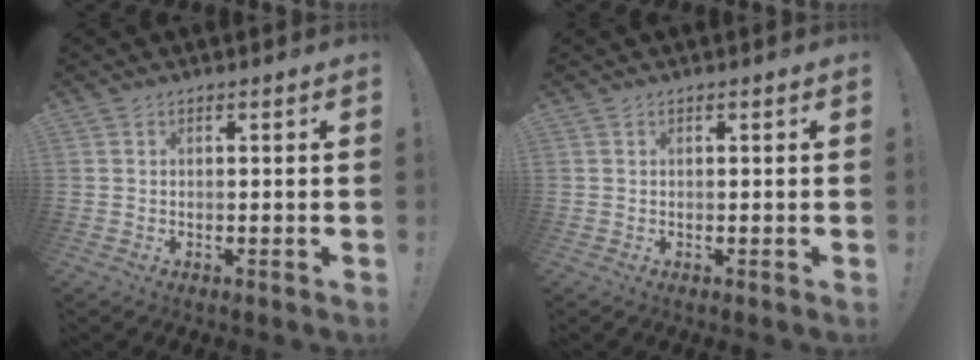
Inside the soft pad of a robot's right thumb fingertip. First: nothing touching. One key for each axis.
{"total": 0.0}